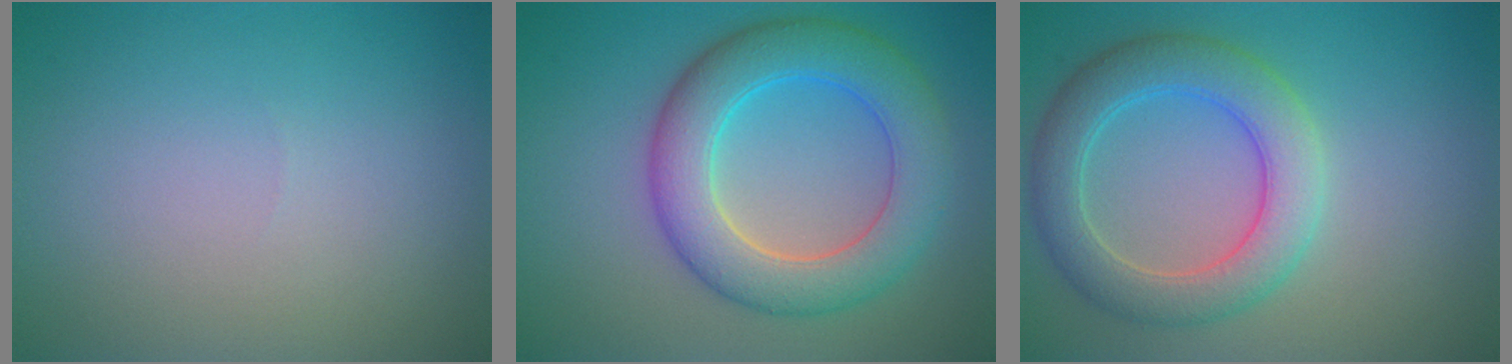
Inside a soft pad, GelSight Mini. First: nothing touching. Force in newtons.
{"total": 7.2, "press": 7.2, "slide": 0.2}
{"total": 5.6, "press": 5.5, "slide": 0.3}